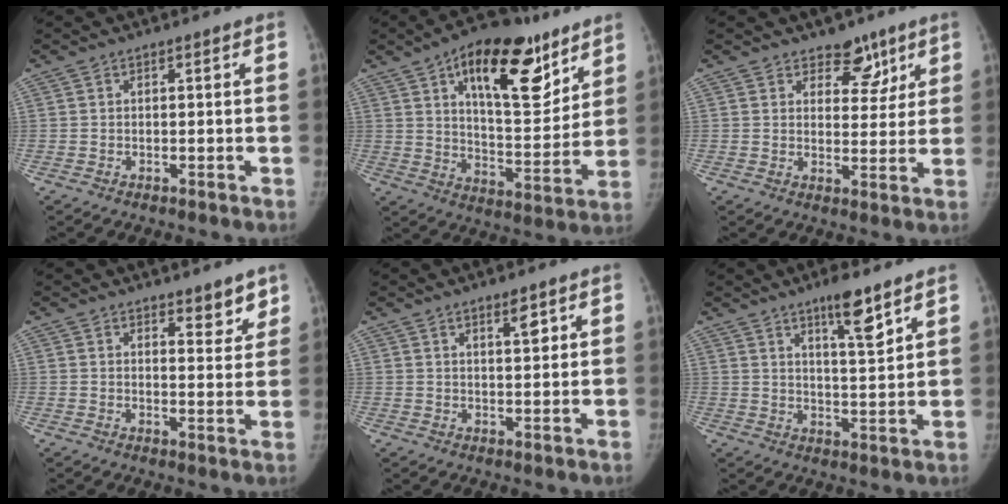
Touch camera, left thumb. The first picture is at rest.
{"total": 21.9, "force": [11.6, 9.8, 15.8], "torque": [-0.192, -0.047, 0.182]}
{"total": 6.7, "force": [4.4, 4.2, 2.8], "torque": [0.003, -0.024, 0.064]}
{"total": 5.2, "force": [3.9, 2.2, 2.7], "torque": [-0.005, -0.027, 0.053]}
{"total": 3.8, "force": [2.1, 1.3, 2.8], "torque": [-0.034, -0.013, 0.033]}
{"total": 8.0, "force": [5.3, 1.4, 5.8], "torque": [-0.088, -0.037, 0.088]}